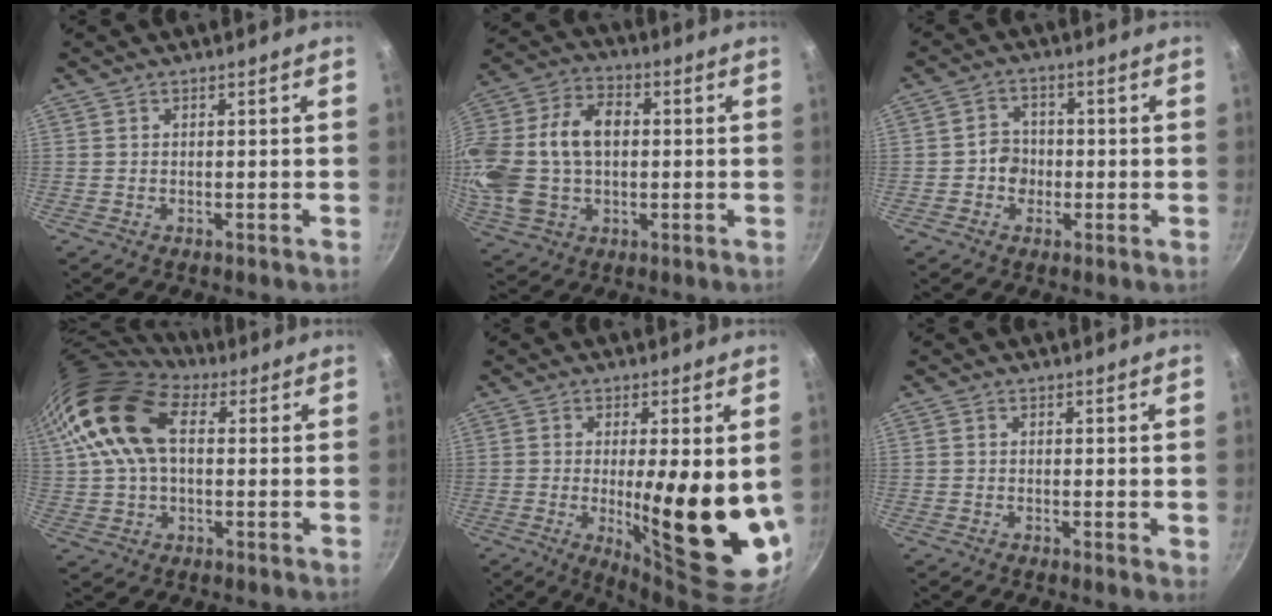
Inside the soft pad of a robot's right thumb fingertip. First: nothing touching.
{"total": 21.3, "force": [1.0, 14.6, 15.5], "torque": [-0.310, 0.035, 0.018]}
{"total": 4.3, "force": [-0.8, 3.8, 1.7], "torque": [0.003, 0.013, -0.020]}
{"total": 16.8, "force": [5.0, 10.3, 12.4], "torque": [-0.233, 0.016, 0.083]}
{"total": 16.4, "force": [-0.4, 3.8, 16.0], "torque": [-0.217, -0.034, 0.002]}
{"total": 1.3, "force": [0.3, 0.5, 1.1], "torque": [-0.014, -0.003, 0.002]}